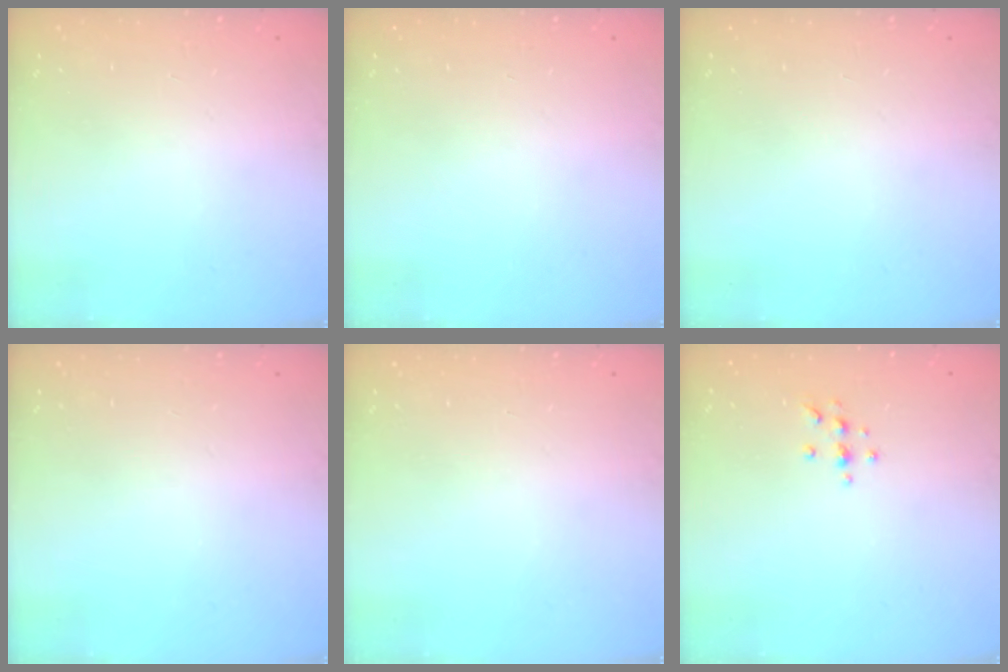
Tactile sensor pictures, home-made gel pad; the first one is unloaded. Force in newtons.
{"total": 0.0}
{"total": 0.0}
{"total": 0.0}
{"total": 0.0}
{"total": 4.7, "press": 4.7, "slide": 0.6}